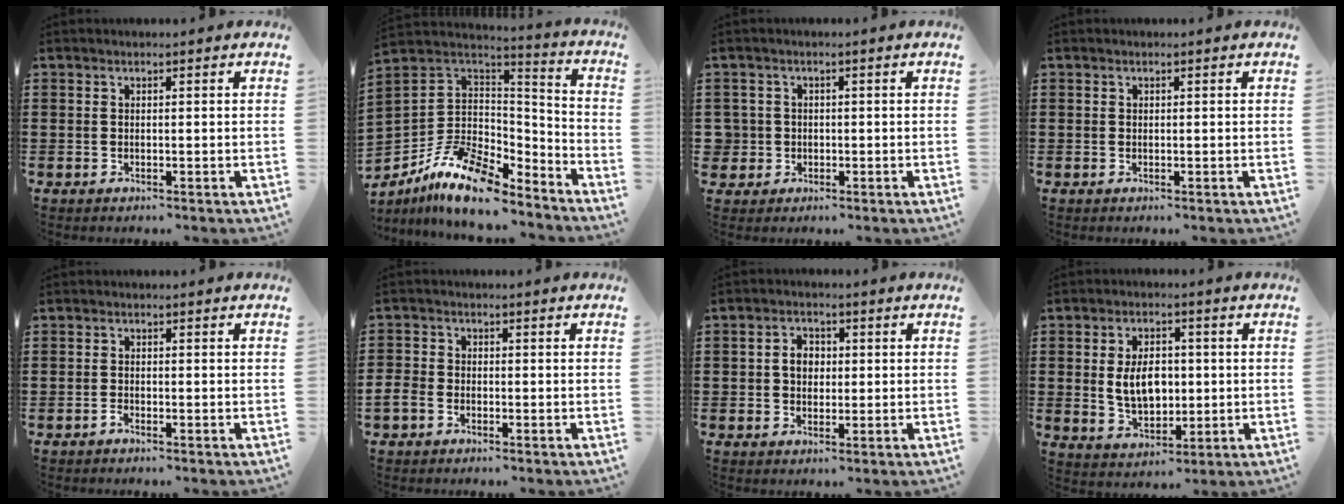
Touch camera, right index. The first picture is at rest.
{"total": 11.8, "force": [-8.1, 6.0, 6.2], "torque": [-0.142, 0.024, -0.153]}
{"total": 2.4, "force": [-0.5, 2.3, 0.2], "torque": [-0.015, 0.007, -0.014]}
{"total": 0.0}
{"total": 0.8, "force": [-0.8, 0.1, 0.2], "torque": [-0.006, -0.001, -0.016]}
{"total": 2.4, "force": [-1.5, 1.7, 0.9], "torque": [-0.034, 0.000, -0.034]}
{"total": 3.3, "force": [0.2, 2.5, 2.1], "torque": [-0.048, 0.009, 0.001]}
{"total": 6.8, "force": [0.3, 4.4, 5.1], "torque": [-0.096, 0.005, -0.001]}